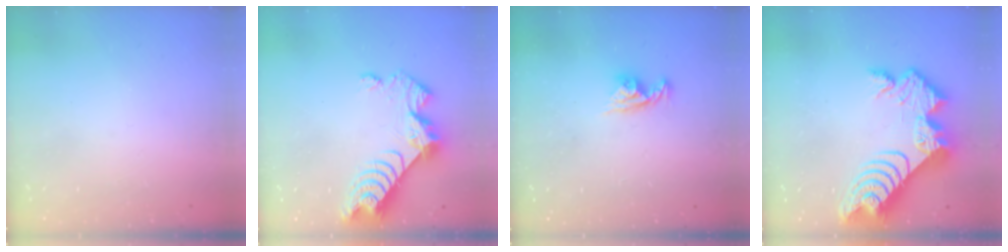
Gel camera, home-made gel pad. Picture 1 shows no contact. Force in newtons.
{"total": 9.0, "press": 9.0, "slide": 0.8}
{"total": 7.6, "press": 7.6, "slide": 0.6}
{"total": 17.2, "press": 17.2, "slide": 1.2}